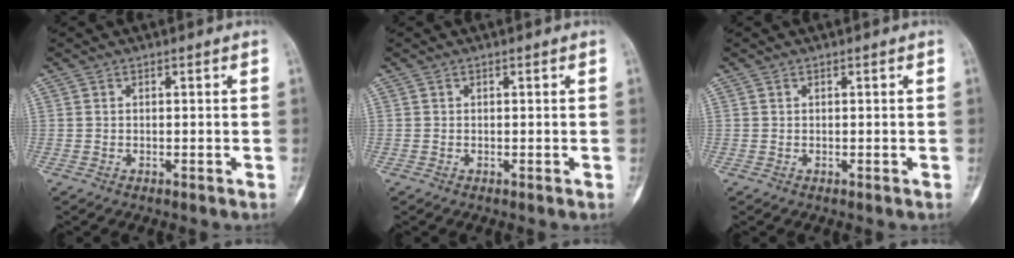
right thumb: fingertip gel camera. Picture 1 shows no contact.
{"total": 0.0}
{"total": 0.0}